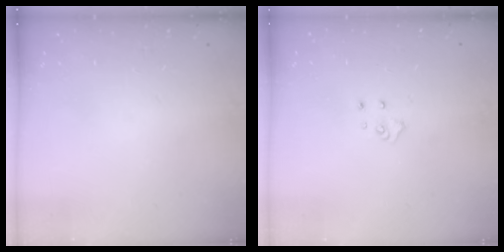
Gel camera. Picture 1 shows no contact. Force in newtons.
{"total": 5.1, "press": 5.1, "slide": 0.4}